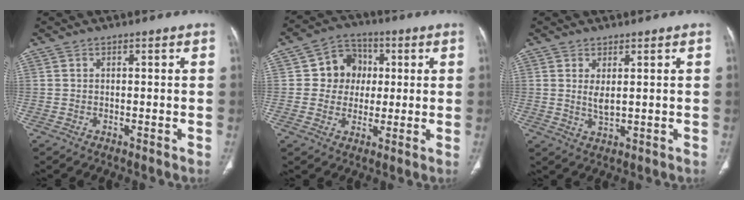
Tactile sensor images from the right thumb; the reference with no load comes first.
{"total": 8.9, "force": [1.2, 8.2, 3.4], "torque": [-0.004, 0.009, 0.013]}
{"total": 2.9, "force": [0.8, 1.0, 2.6], "torque": [-0.053, -0.014, 0.022]}